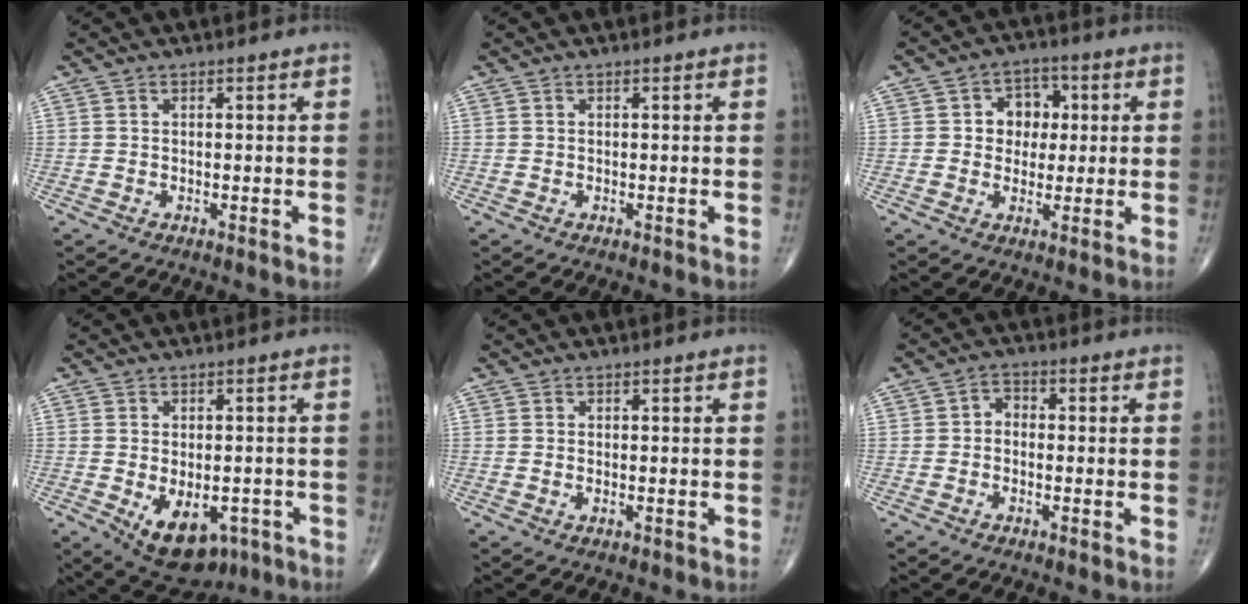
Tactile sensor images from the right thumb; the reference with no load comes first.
{"total": 0.0}
{"total": 7.1, "force": [1.0, 5.9, 3.8], "torque": [-0.007, 0.008, 0.009]}
{"total": 11.0, "force": [-4.4, 6.6, 7.7], "torque": [-0.090, 0.006, -0.050]}
{"total": 0.5, "force": [-0.2, 0.2, 0.4], "torque": [-0.009, 0.001, -0.003]}
{"total": 2.7, "force": [-0.6, 2.1, 1.7], "torque": [-0.012, 0.017, -0.023]}